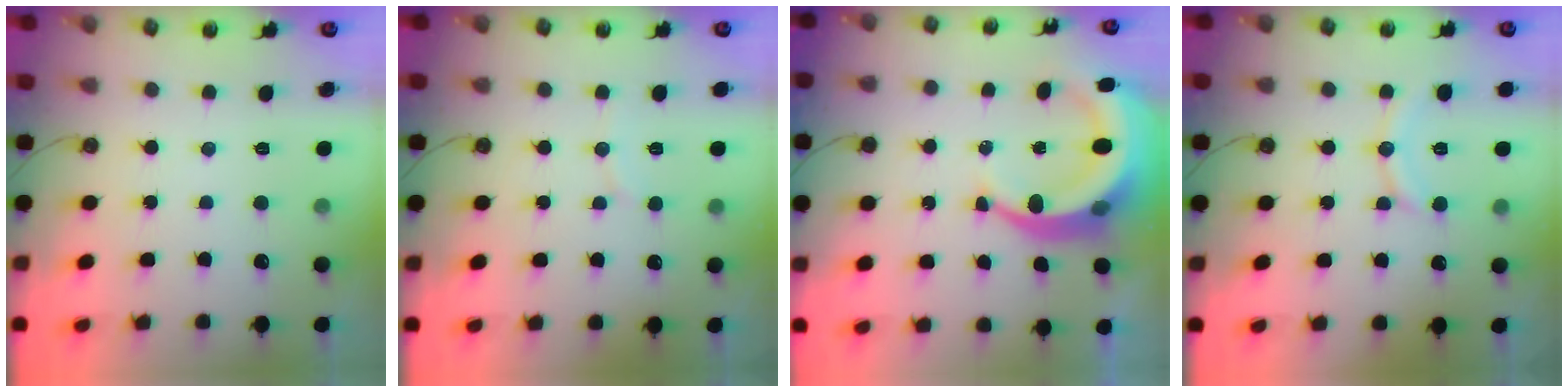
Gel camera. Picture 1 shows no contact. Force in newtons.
{"total": 5.1, "press": 5.0, "slide": 0.6}
{"total": 10.8, "press": 10.7, "slide": 1.4}
{"total": 10.7, "press": 10.7, "slide": 1.0}